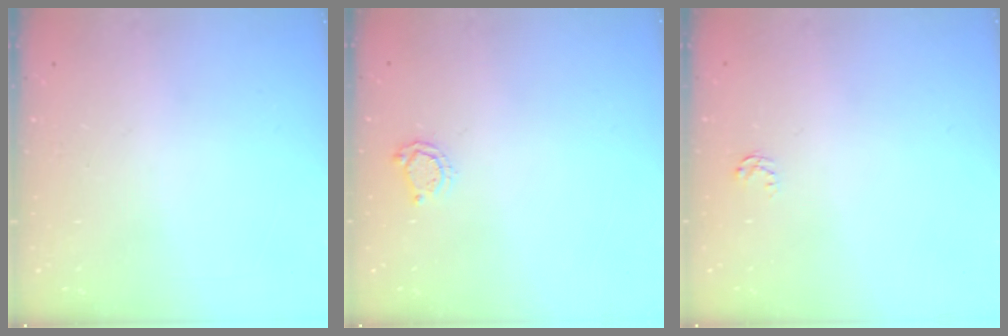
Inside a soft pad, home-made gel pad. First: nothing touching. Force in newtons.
{"total": 5.3, "press": 5.3, "slide": 0.5}
{"total": 2.6, "press": 2.6, "slide": 0.3}